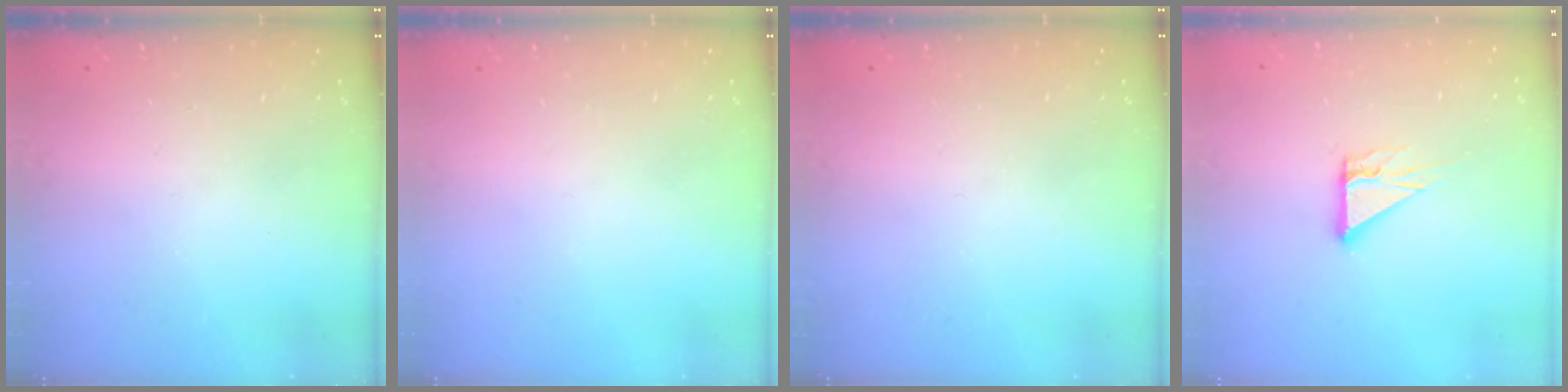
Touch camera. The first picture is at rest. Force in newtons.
{"total": 0.0}
{"total": 0.0}
{"total": 5.5, "press": 5.5, "slide": 0.3}